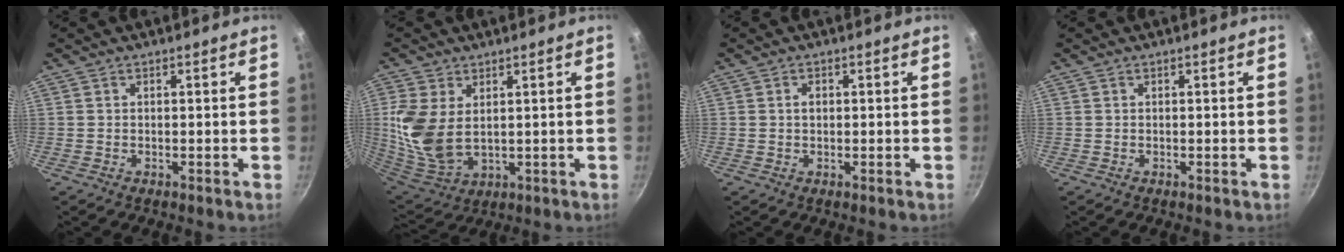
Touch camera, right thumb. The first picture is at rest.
{"total": 12.5, "force": [2.3, 7.9, 9.4], "torque": [-0.196, -0.024, 0.059]}
{"total": 1.4, "force": [0.1, 1.0, 0.9], "torque": [-0.012, 0.003, 0.001]}
{"total": 0.0}